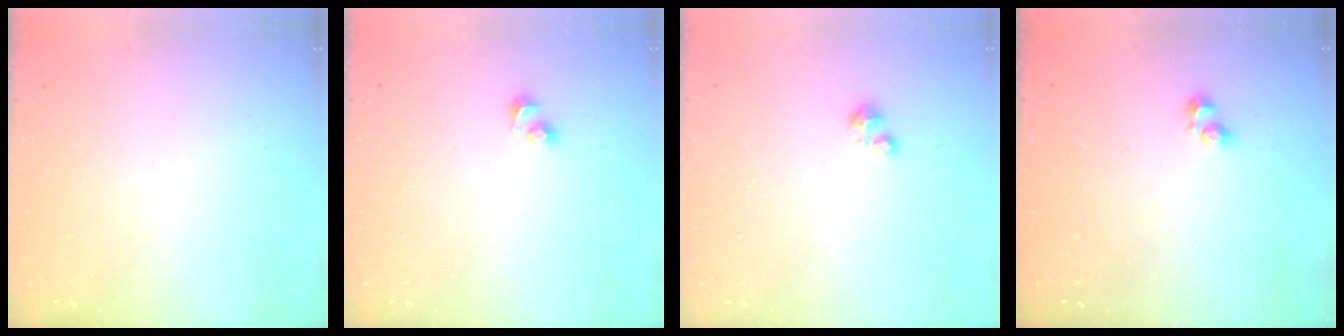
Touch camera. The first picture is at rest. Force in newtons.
{"total": 2.7, "press": 2.4, "slide": 1.1}
{"total": 0.9, "press": 0.9, "slide": 0.1}
{"total": 1.9, "press": 1.9, "slide": 0.3}